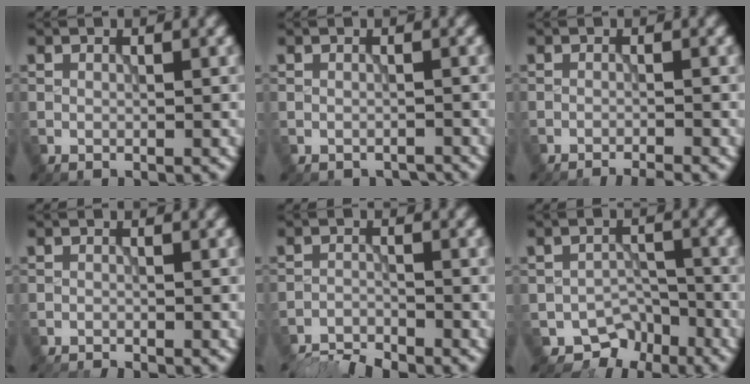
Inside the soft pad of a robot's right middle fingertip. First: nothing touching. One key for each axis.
{"total": 1.0, "fx": -0.9, "fy": 0.2, "fz": 0.0, "tx": 0.001, "ty": -0.007, "tz": -0.015}
{"total": 2.8, "fx": -2.5, "fy": 0.3, "fz": 1.2, "tx": -0.017, "ty": -0.004, "tz": -0.043}
{"total": 1.8, "fx": -1.7, "fy": 0.1, "fz": 0.4, "tx": -0.006, "ty": -0.005, "tz": -0.035}
{"total": 4.5, "fx": -4.3, "fy": 0.5, "fz": 1.3, "tx": -0.029, "ty": -0.014, "tz": -0.083}
{"total": 3.7, "fx": -2.9, "fy": 2.2, "fz": 0.7, "tx": 0.007, "ty": 0.001, "tz": -0.042}